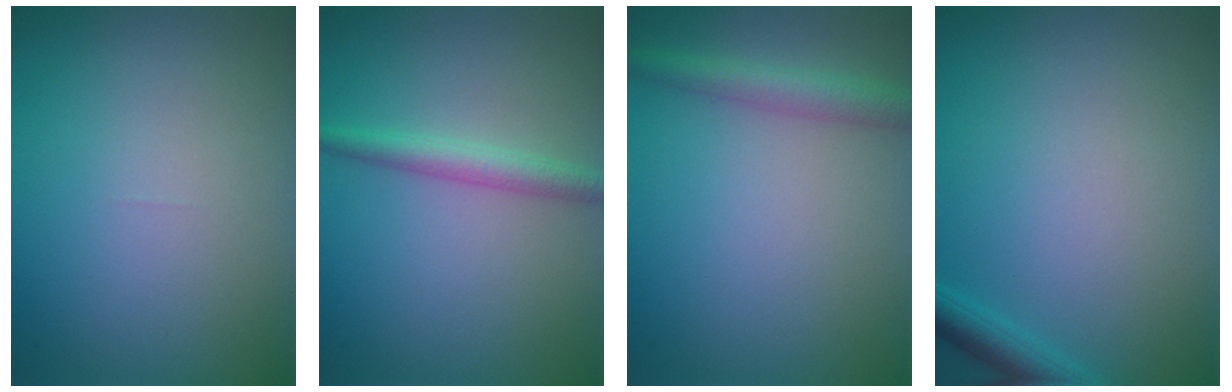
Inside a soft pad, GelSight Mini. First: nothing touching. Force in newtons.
{"total": 2.4, "press": 2.4, "slide": 0.1}
{"total": 2.8, "press": 2.8, "slide": 0.1}
{"total": 2.1, "press": 2.1, "slide": 0.1}